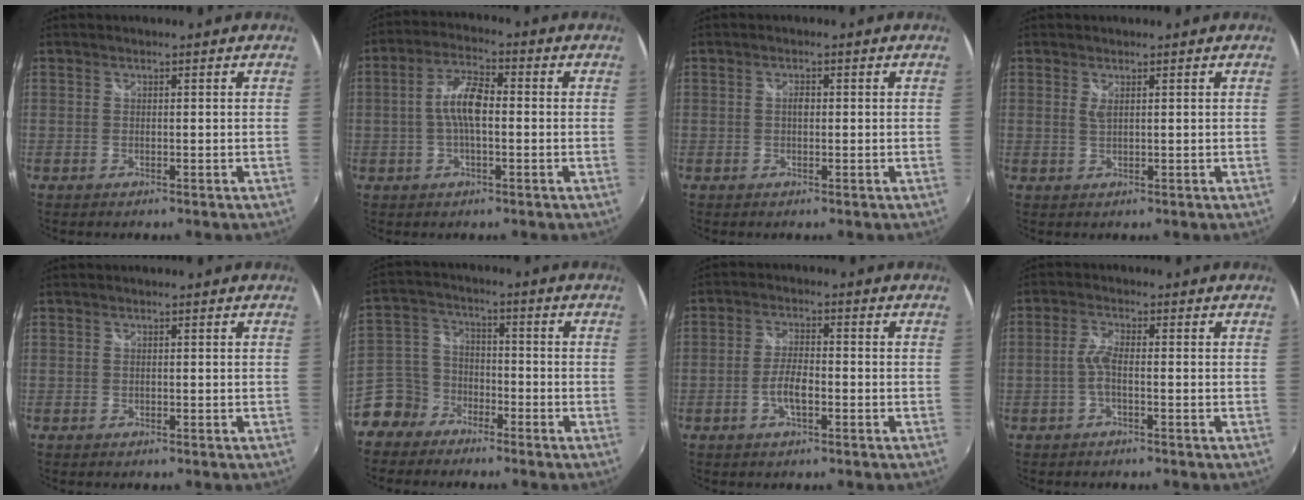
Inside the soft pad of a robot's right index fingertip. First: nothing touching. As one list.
[{"total": 7.1, "force": [-0.5, 2.5, 6.6], "torque": [-0.131, 0.014, -0.013]}, {"total": 1.2, "force": [0.0, 0.7, 1.0], "torque": [-0.018, 0.003, -0.002]}, {"total": 1.3, "force": [0.6, 0.3, 1.1], "torque": [-0.020, -0.001, 0.009]}, {"total": 0.0}, {"total": 8.8, "force": [-6.3, 6.1, 1.0], "torque": [-0.043, 0.028, -0.131]}, {"total": 4.7, "force": [-1.8, 1.5, 4.1], "torque": [-0.085, 0.003, -0.034]}, {"total": 2.9, "force": [-0.9, 0.6, 2.8], "torque": [-0.063, 0.005, -0.019]}]